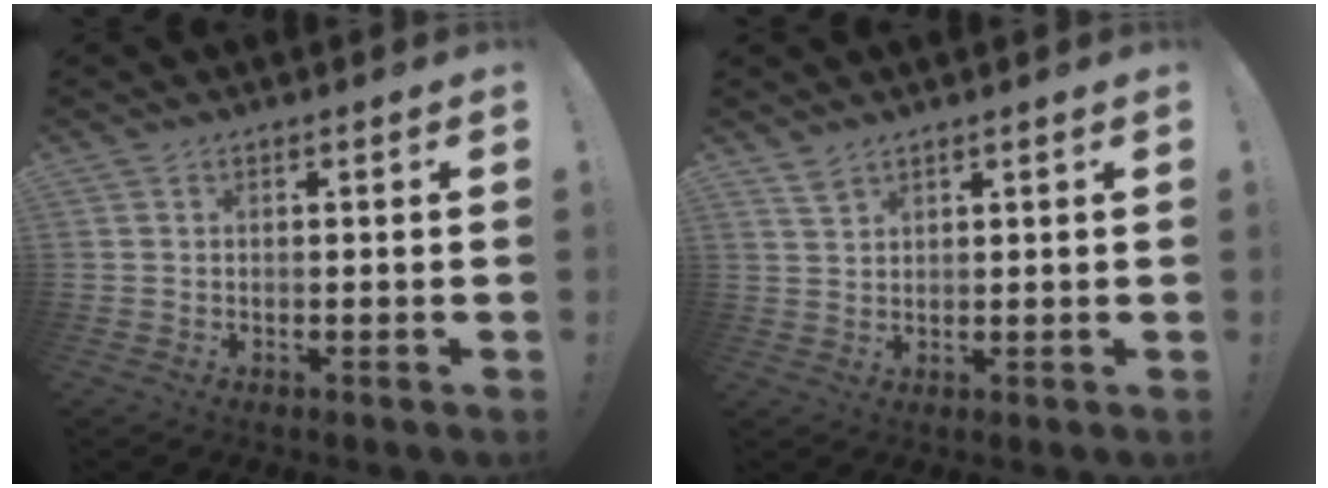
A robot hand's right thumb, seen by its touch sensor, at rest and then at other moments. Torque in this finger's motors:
{"motor_torque": [-0.16, -0.08, -0.31, 0.35, -0.11]}